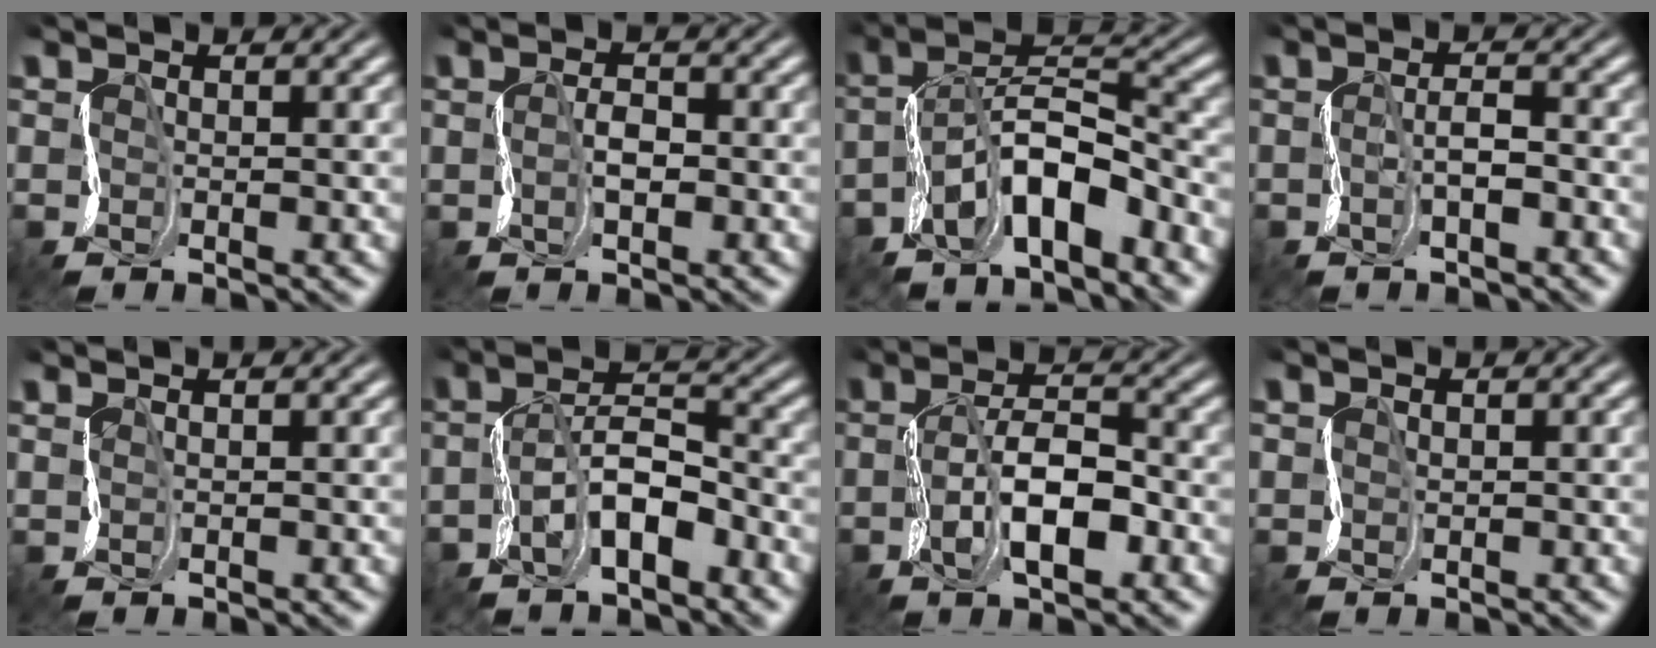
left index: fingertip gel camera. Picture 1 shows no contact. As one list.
[{"total": 0.0}, {"total": 5.7, "force": [-4.3, 1.5, 3.4], "torque": [-0.075, 0.023, -0.084]}, {"total": 0.5, "force": [-0.3, -0.4, -0.2], "torque": [-0.019, 0.007, -0.006]}, {"total": 0.8, "force": [0.7, -0.1, -0.4], "torque": [0.000, 0.008, 0.006]}, {"total": 3.4, "force": [-2.6, 1.0, 1.9], "torque": [-0.058, 0.017, -0.052]}, {"total": 4.1, "force": [-1.2, 1.6, 3.6], "torque": [-0.087, 0.011, -0.021]}, {"total": 1.2, "force": [0.1, -0.4, -1.1], "torque": [0.003, 0.007, 0.006]}]